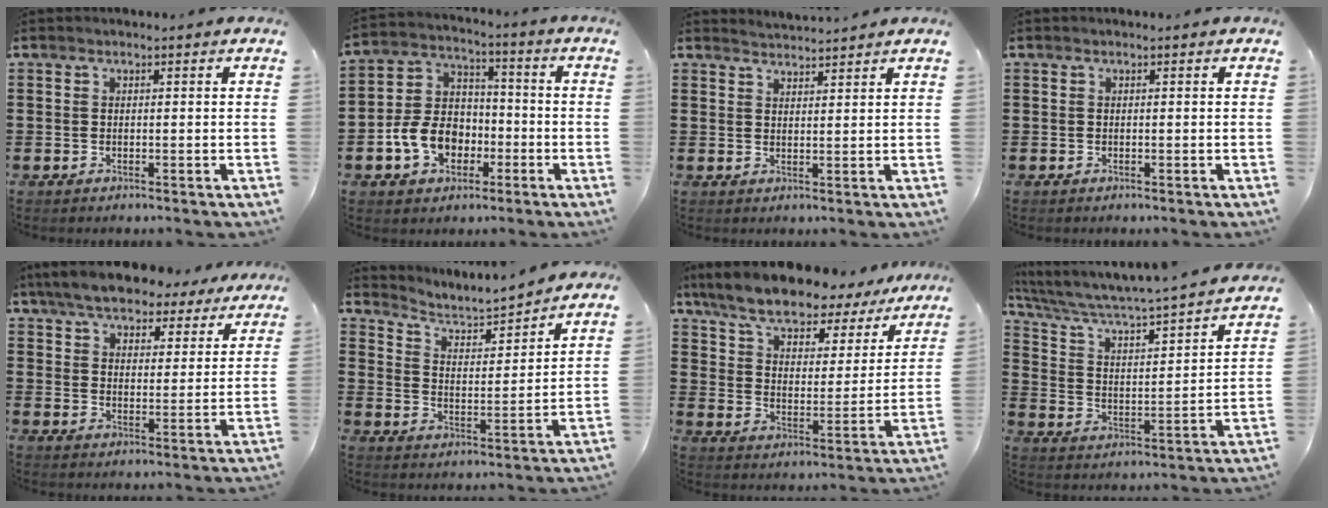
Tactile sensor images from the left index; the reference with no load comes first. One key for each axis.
{"total": 9.1, "fx": -3.4, "fy": 6.9, "fz": 4.9, "tx": -0.132, "ty": 0.017, "tz": -0.067}
{"total": 2.5, "fx": 2.4, "fy": -0.2, "fz": -0.3, "tx": -0.003, "ty": -0.007, "tz": 0.047}
{"total": 0.0}
{"total": 7.1, "fx": 6.5, "fy": 1.7, "fz": 2.3, "tx": -0.074, "ty": -0.017, "tz": 0.120}
{"total": 4.1, "fx": 3.9, "fy": 0.8, "fz": 1.1, "tx": -0.045, "ty": -0.029, "tz": 0.058}
{"total": 8.5, "fx": 7.7, "fy": 1.7, "fz": 3.1, "tx": -0.097, "ty": -0.040, "tz": 0.133}
{"total": 3.9, "fx": 3.6, "fy": 0.1, "fz": 1.4, "tx": -0.053, "ty": -0.047, "tz": 0.048}